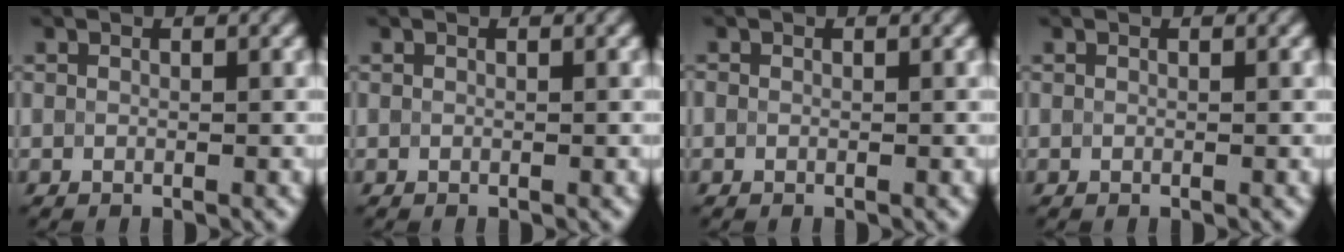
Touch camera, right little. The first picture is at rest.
{"total": 0.0}
{"total": 0.0}
{"total": 0.0}